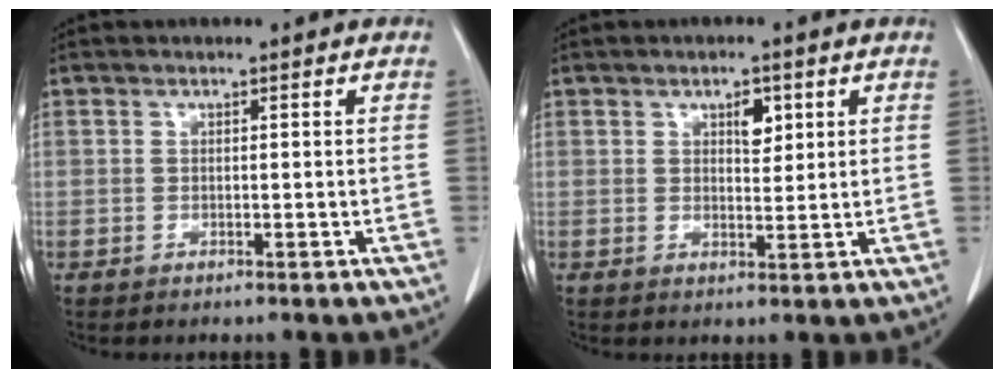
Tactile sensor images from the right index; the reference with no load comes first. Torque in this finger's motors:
{"motor_torque": [0.06, 0.04, 0.07, 0.03]}